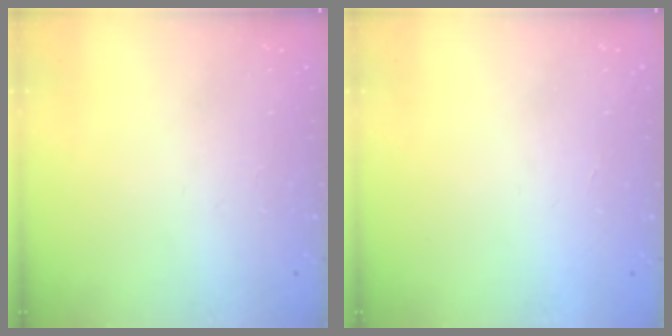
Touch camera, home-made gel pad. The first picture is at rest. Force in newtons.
{"total": 1.6, "press": 1.5, "slide": 0.1}